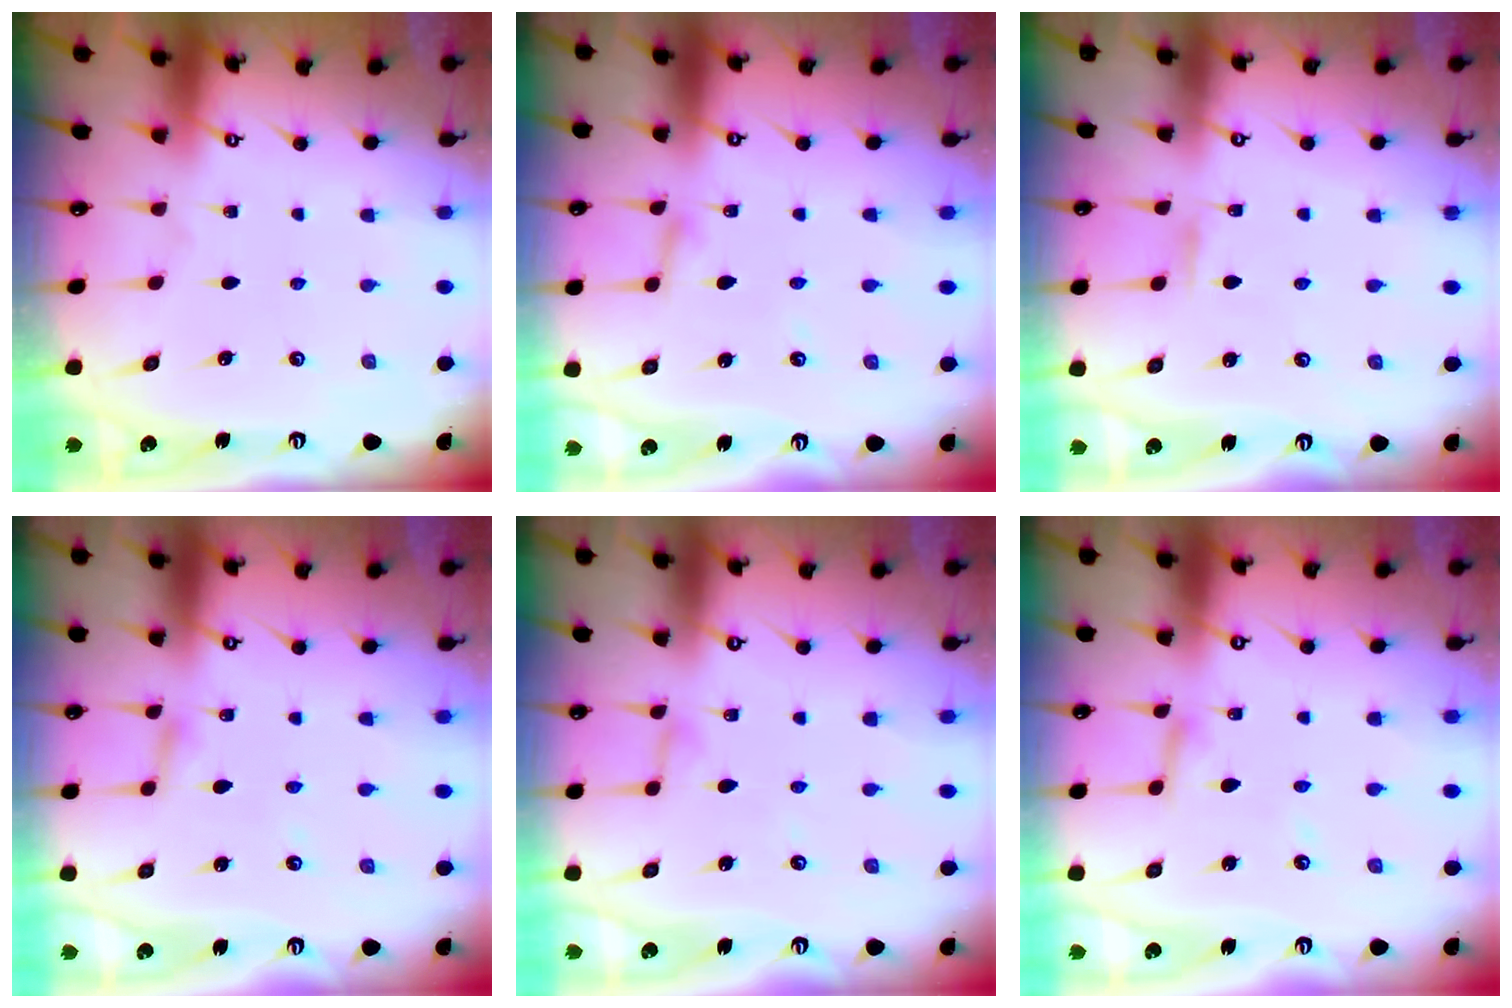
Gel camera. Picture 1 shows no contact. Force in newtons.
{"total": 2.4, "press": 2.4, "slide": 0.1}
{"total": 2.7, "press": 2.7, "slide": 0.3}
{"total": 2.5, "press": 2.5, "slide": 0.2}
{"total": 2.8, "press": 2.7, "slide": 0.3}
{"total": 4.6, "press": 4.5, "slide": 0.4}